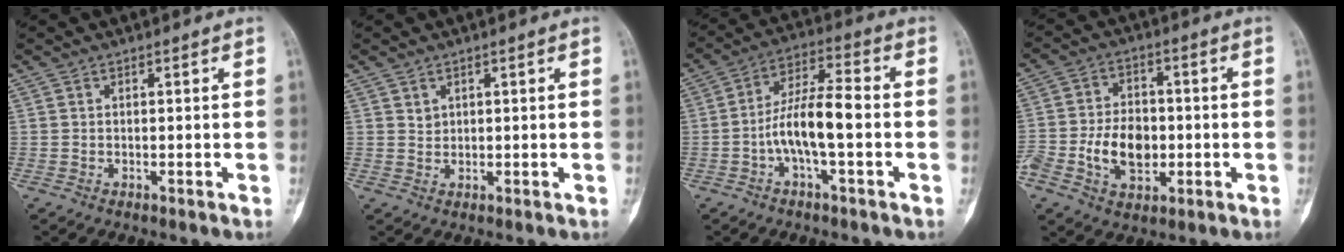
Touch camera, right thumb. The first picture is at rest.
{"total": 1.3, "force": [0.8, 0.9, 0.4], "torque": [0.008, -0.005, 0.015]}
{"total": 10.4, "force": [-2.3, 3.3, 9.6], "torque": [-0.185, 0.039, -0.045]}
{"total": 10.5, "force": [-2.2, 7.0, 7.4], "torque": [-0.117, 0.017, -0.036]}